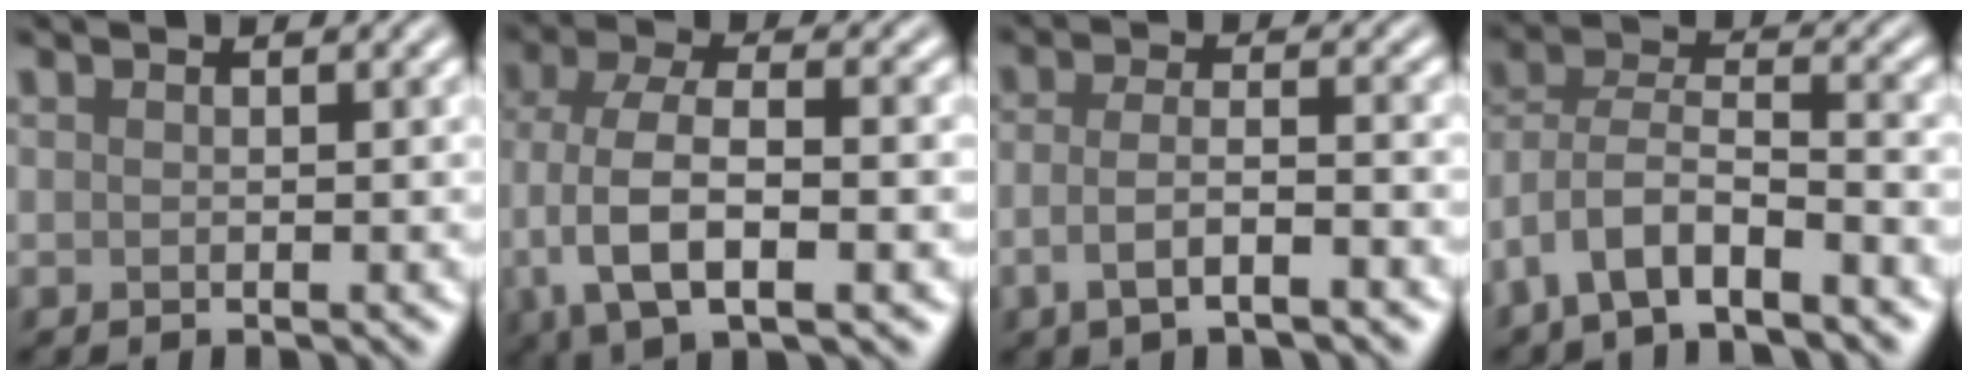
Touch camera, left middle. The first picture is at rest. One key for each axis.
{"total": 8.3, "fx": -1.7, "fy": 3.8, "fz": 7.2, "tx": -0.147, "ty": -0.001, "tz": -0.037}
{"total": 3.6, "fx": -1.6, "fy": 1.1, "fz": 3.1, "tx": -0.059, "ty": 0.003, "tz": -0.035}
{"total": 6.3, "fx": -4.0, "fy": 2.3, "fz": 4.3, "tx": -0.077, "ty": 0.007, "tz": -0.083}